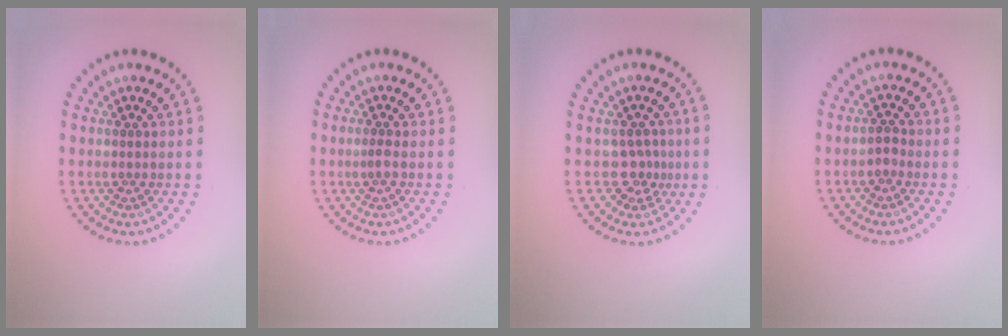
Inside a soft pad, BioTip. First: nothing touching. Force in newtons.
{"total": 0.9, "press": 0.6, "slide": 0.7}
{"total": 2.1, "press": 1.5, "slide": 1.5}
{"total": 0.9, "press": 0.8, "slide": 0.3}